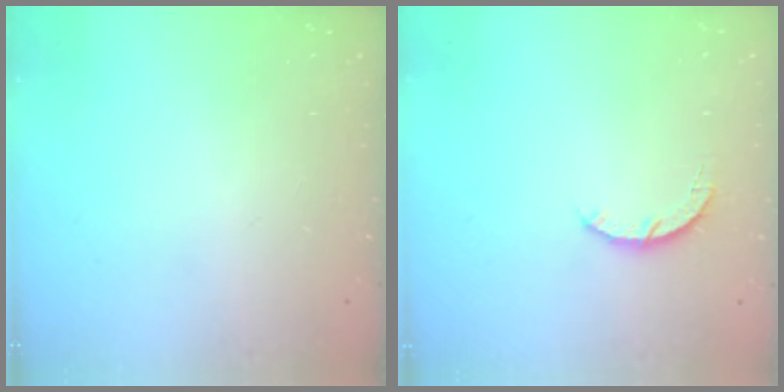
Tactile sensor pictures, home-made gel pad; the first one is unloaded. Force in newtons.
{"total": 3.0, "press": 3.0, "slide": 0.4}